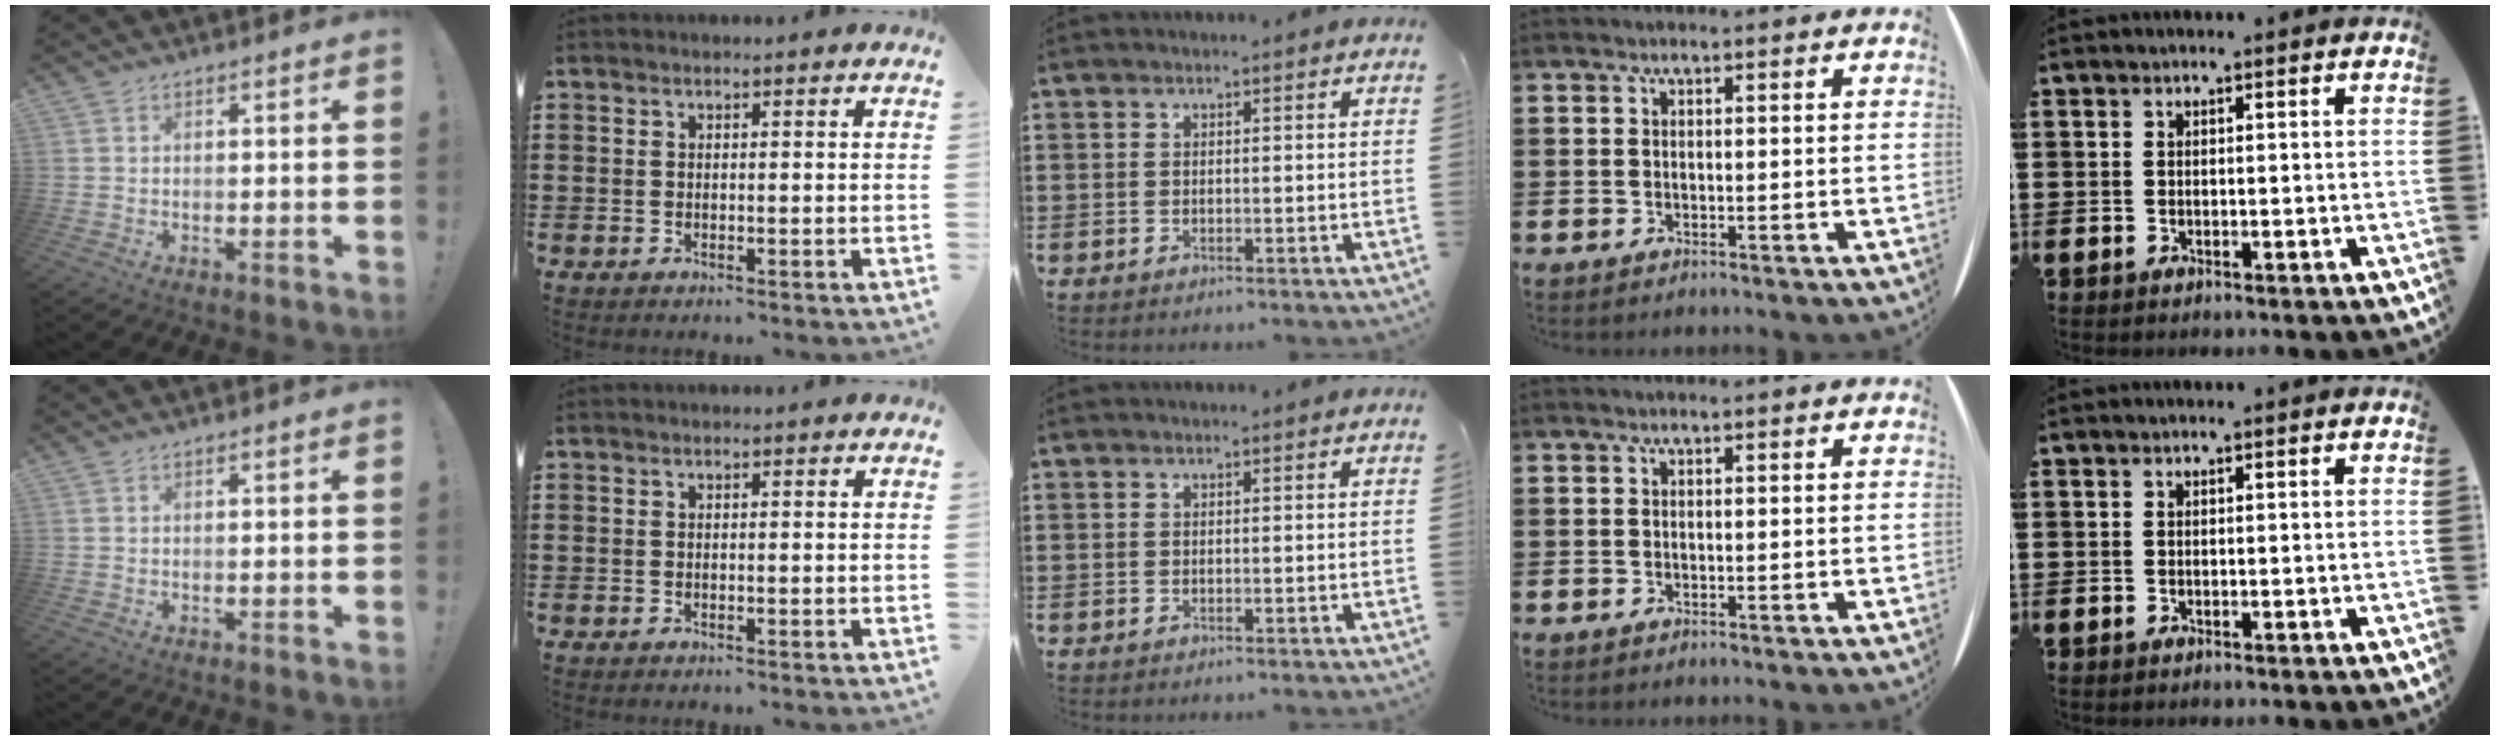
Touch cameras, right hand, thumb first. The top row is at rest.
{}